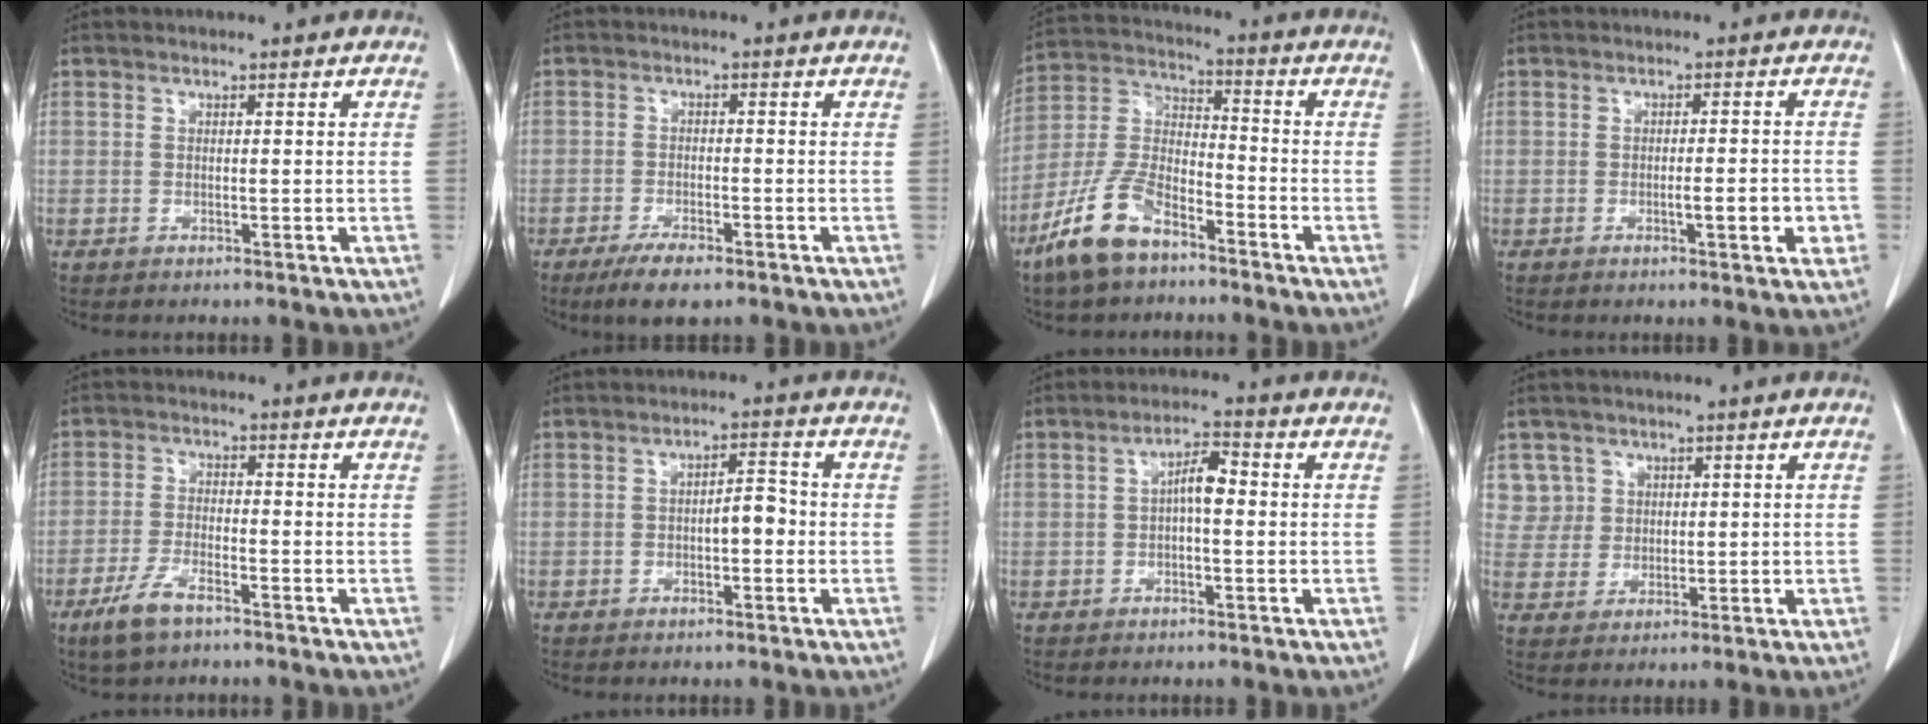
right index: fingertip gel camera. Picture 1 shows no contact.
{"total": 5.1, "force": [-3.5, 1.3, 3.4], "torque": [-0.067, -0.008, -0.057]}
{"total": 11.8, "force": [-8.0, 4.8, 7.3], "torque": [-0.172, -0.004, -0.160]}
{"total": 3.8, "force": [-1.0, 0.8, 3.6], "torque": [-0.047, 0.002, -0.009]}
{"total": 5.6, "force": [-3.8, 1.4, 3.8], "torque": [-0.091, -0.009, -0.070]}
{"total": 3.5, "force": [-0.4, 1.3, 3.2], "torque": [-0.042, 0.015, -0.005]}
{"total": 4.0, "force": [0.0, 1.1, 3.8], "torque": [-0.067, 0.014, -0.002]}
{"total": 5.2, "force": [2.5, 4.5, -0.5], "torque": [0.032, 0.010, 0.054]}